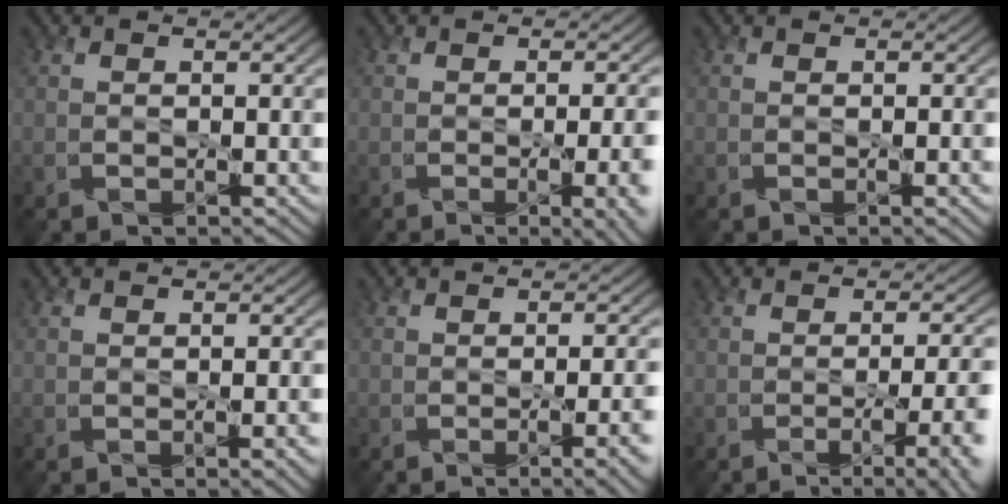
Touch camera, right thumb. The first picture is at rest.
{"total": 6.8, "force": [-1.7, 2.4, 6.1], "torque": [-0.053, -0.013, -0.004]}
{"total": 0.7, "force": [-0.4, 0.2, 0.6], "torque": [-0.011, -0.001, -0.006]}
{"total": 2.0, "force": [-0.9, 0.5, 1.7], "torque": [-0.028, -0.005, -0.011]}
{"total": 4.9, "force": [-1.5, 1.3, 4.5], "torque": [-0.053, -0.010, -0.011]}
{"total": 8.9, "force": [-2.7, 2.9, 8.0], "torque": [-0.078, -0.006, -0.032]}